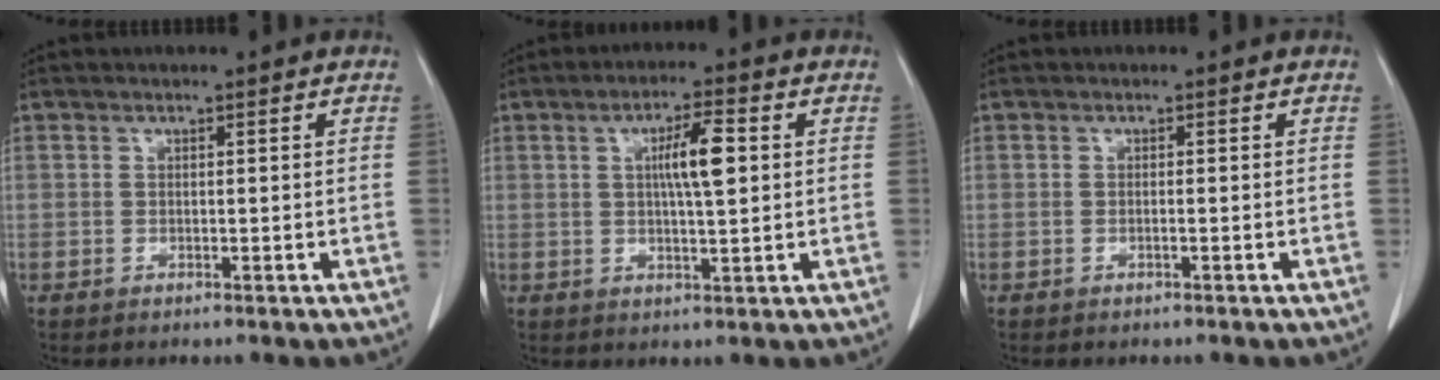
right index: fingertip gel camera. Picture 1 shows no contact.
{"total": 6.4, "force": [1.2, 0.9, 6.3], "torque": [-0.108, 0.005, 0.022]}
{"total": 0.0}